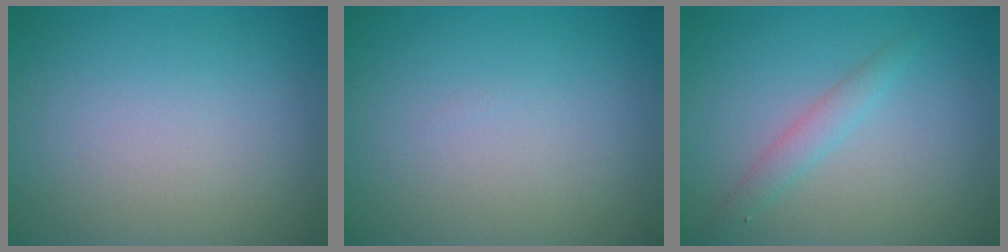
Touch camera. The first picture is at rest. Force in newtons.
{"total": 0.0}
{"total": 1.7, "press": 1.7, "slide": 0.0}